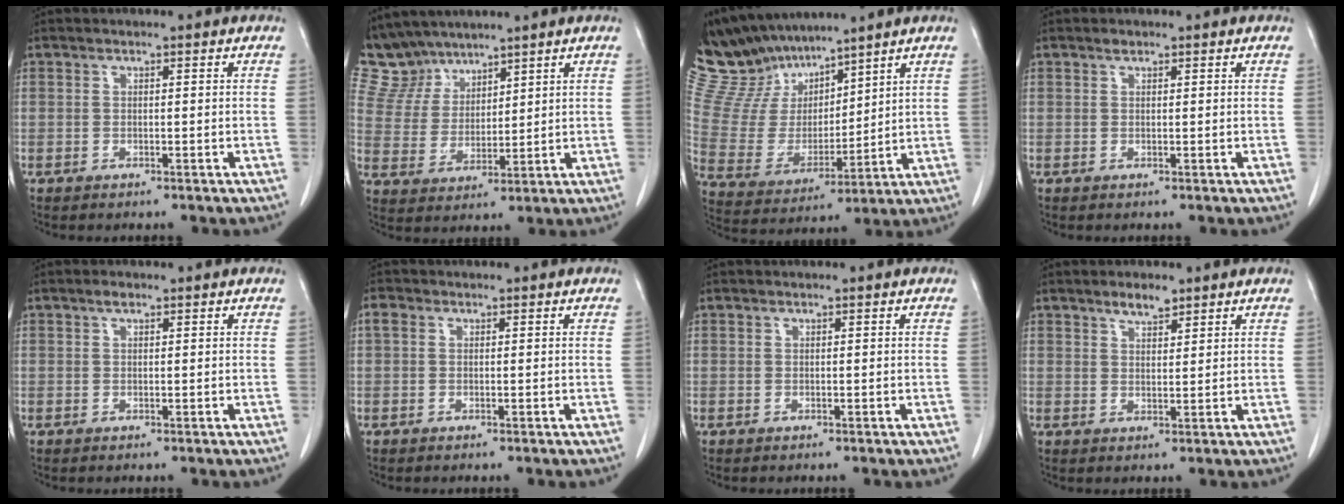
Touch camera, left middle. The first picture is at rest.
{"total": 7.6, "force": [7.0, 2.8, 0.1], "torque": [-0.014, 0.010, 0.156]}
{"total": 13.4, "force": [12.2, 4.2, 3.3], "torque": [-0.089, 0.016, 0.254]}
{"total": 0.6, "force": [0.5, 0.3, 0.2], "torque": [-0.008, 0.000, 0.008]}
{"total": 0.9, "force": [0.6, 0.3, 0.6], "torque": [-0.013, 0.004, 0.010]}
{"total": 1.2, "force": [0.4, 0.9, 0.7], "torque": [-0.017, 0.011, 0.007]}
{"total": 0.0}
{"total": 3.0, "force": [2.3, 0.9, 1.6], "torque": [-0.030, 0.001, 0.041]}